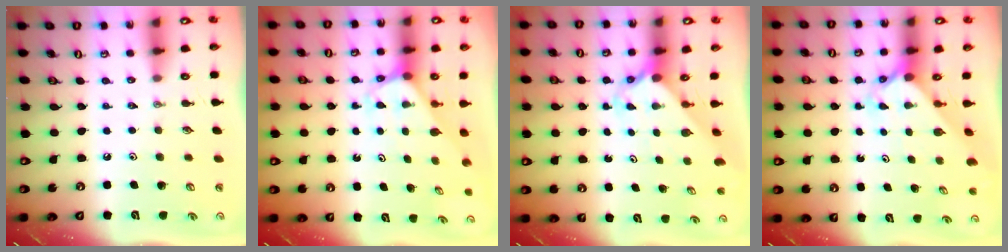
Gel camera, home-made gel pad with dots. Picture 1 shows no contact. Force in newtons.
{"total": 2.5, "press": 2.5, "slide": 0.1}
{"total": 2.1, "press": 2.1, "slide": 0.1}
{"total": 2.5, "press": 2.5, "slide": 0.3}